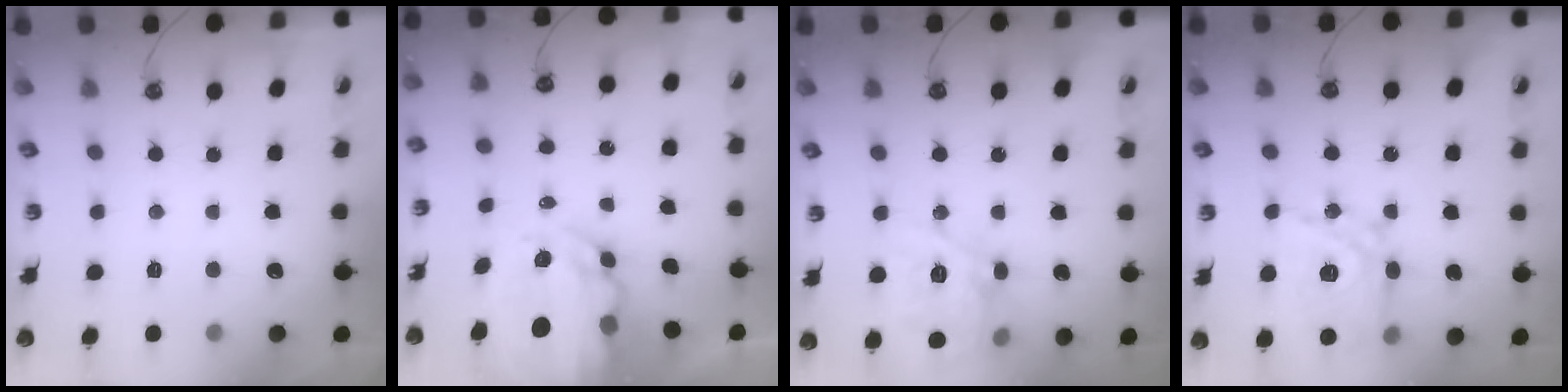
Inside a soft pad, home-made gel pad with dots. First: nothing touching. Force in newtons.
{"total": 13.8, "press": 13.7, "slide": 1.4}
{"total": 17.1, "press": 17.0, "slide": 1.9}
{"total": 13.4, "press": 13.4, "slide": 1.3}